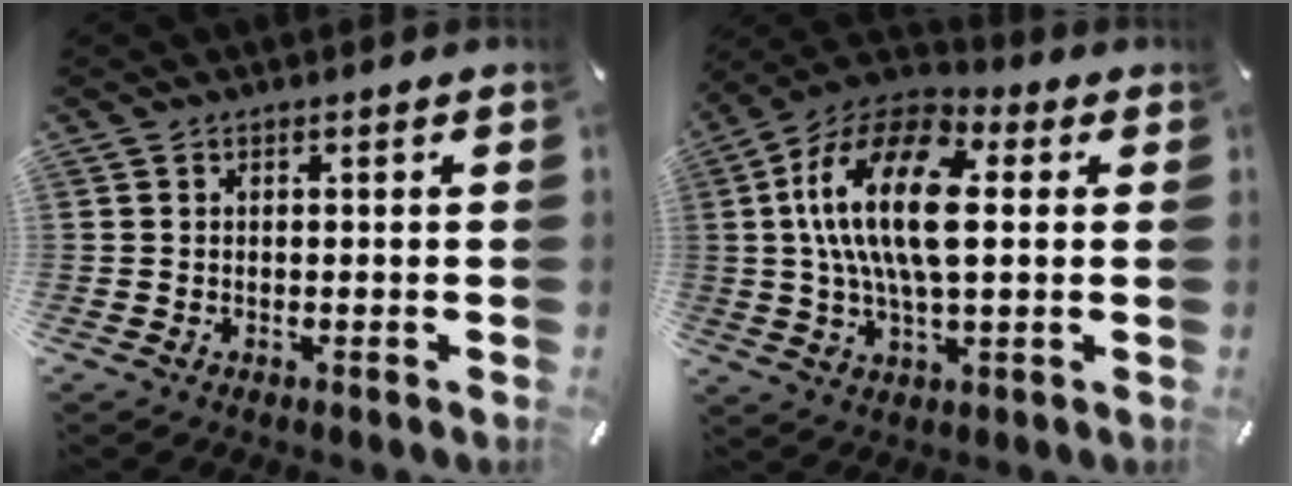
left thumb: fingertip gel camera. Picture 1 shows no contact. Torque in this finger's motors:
{"motor_torque": [0.81, 1.61, 1.68, -1.09, 0.68]}